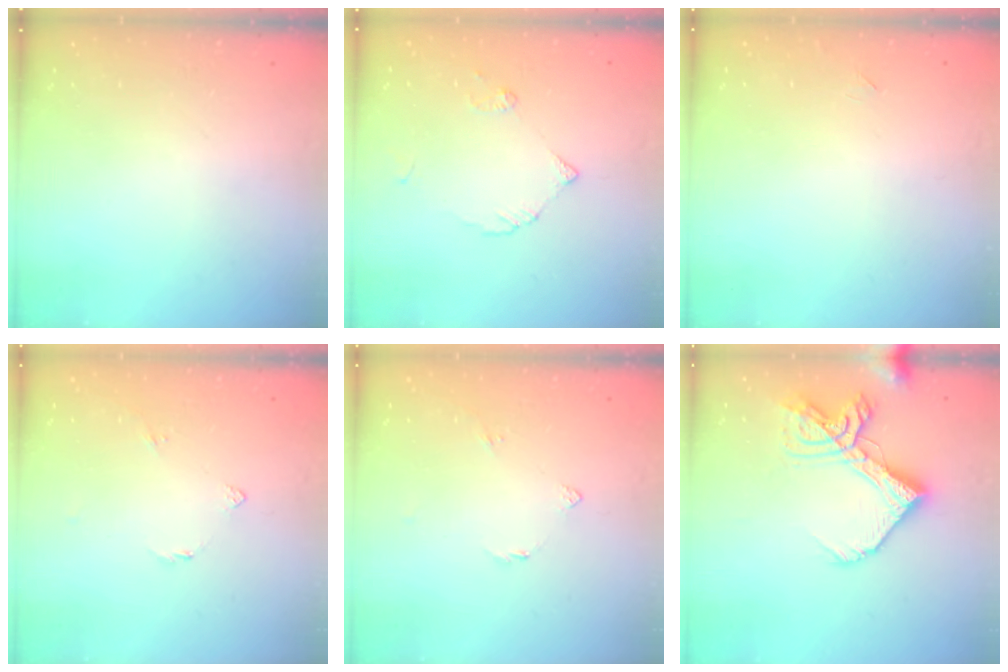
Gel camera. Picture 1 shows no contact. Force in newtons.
{"total": 5.2, "press": 5.1, "slide": 0.6}
{"total": 3.3, "press": 3.2, "slide": 0.4}
{"total": 2.6, "press": 2.5, "slide": 0.7}
{"total": 2.6, "press": 2.5, "slide": 0.7}
{"total": 16.2, "press": 16.1, "slide": 1.7}